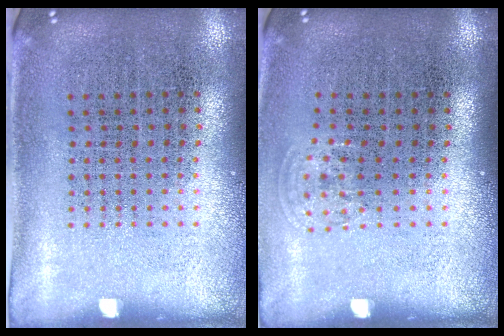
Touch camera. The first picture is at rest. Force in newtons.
{"total": 0.8, "press": 0.6, "slide": 0.5}